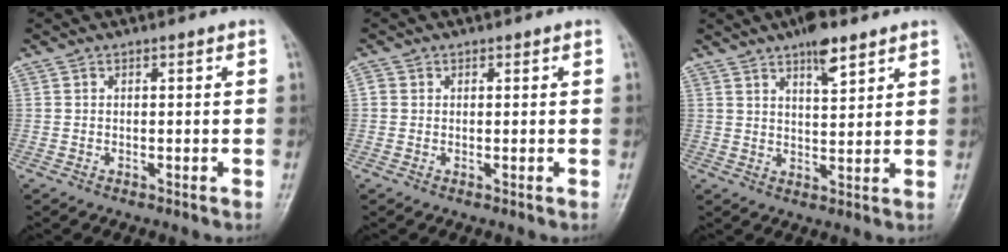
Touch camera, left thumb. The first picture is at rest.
{"total": 1.2, "force": [0.2, 1.1, 0.4], "torque": [0.002, 0.001, 0.000]}
{"total": 6.5, "force": [4.3, 2.2, 4.3], "torque": [-0.053, -0.023, 0.066]}